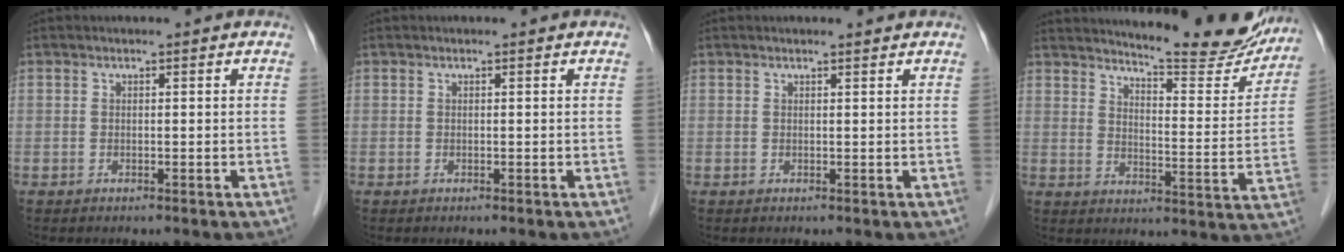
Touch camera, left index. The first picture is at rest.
{"total": 0.0}
{"total": 1.1, "force": [1.1, -0.1, 0.2], "torque": [-0.010, 0.003, 0.016]}
{"total": 17.1, "force": [16.0, 1.7, 5.7], "torque": [-0.077, -0.062, 0.197]}